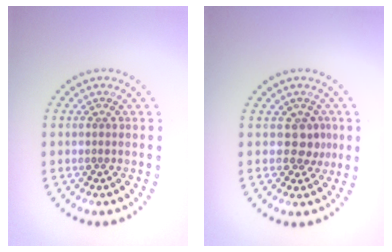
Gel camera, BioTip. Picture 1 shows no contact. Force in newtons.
{"total": 1.8, "press": 1.6, "slide": 1.0}